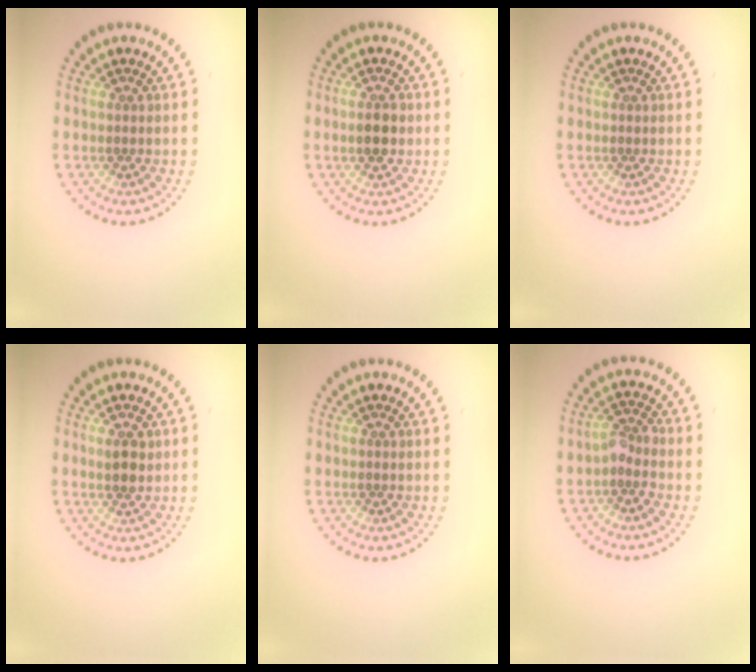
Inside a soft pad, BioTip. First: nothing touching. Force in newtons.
{"total": 2.4, "press": 2.4, "slide": 0.2}
{"total": 0.0}
{"total": 1.8, "press": 1.7, "slide": 0.6}
{"total": 0.0}
{"total": 1.9, "press": 1.5, "slide": 1.2}